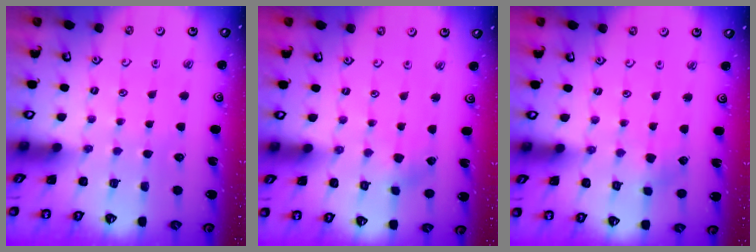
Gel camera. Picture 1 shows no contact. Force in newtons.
{"total": 2.0, "press": 1.9, "slide": 0.6}
{"total": 2.5, "press": 2.5, "slide": 0.4}